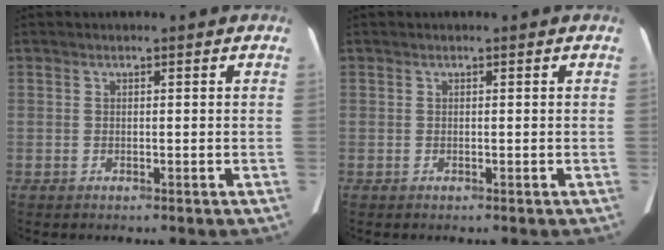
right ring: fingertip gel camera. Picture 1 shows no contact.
{"total": 0.0}